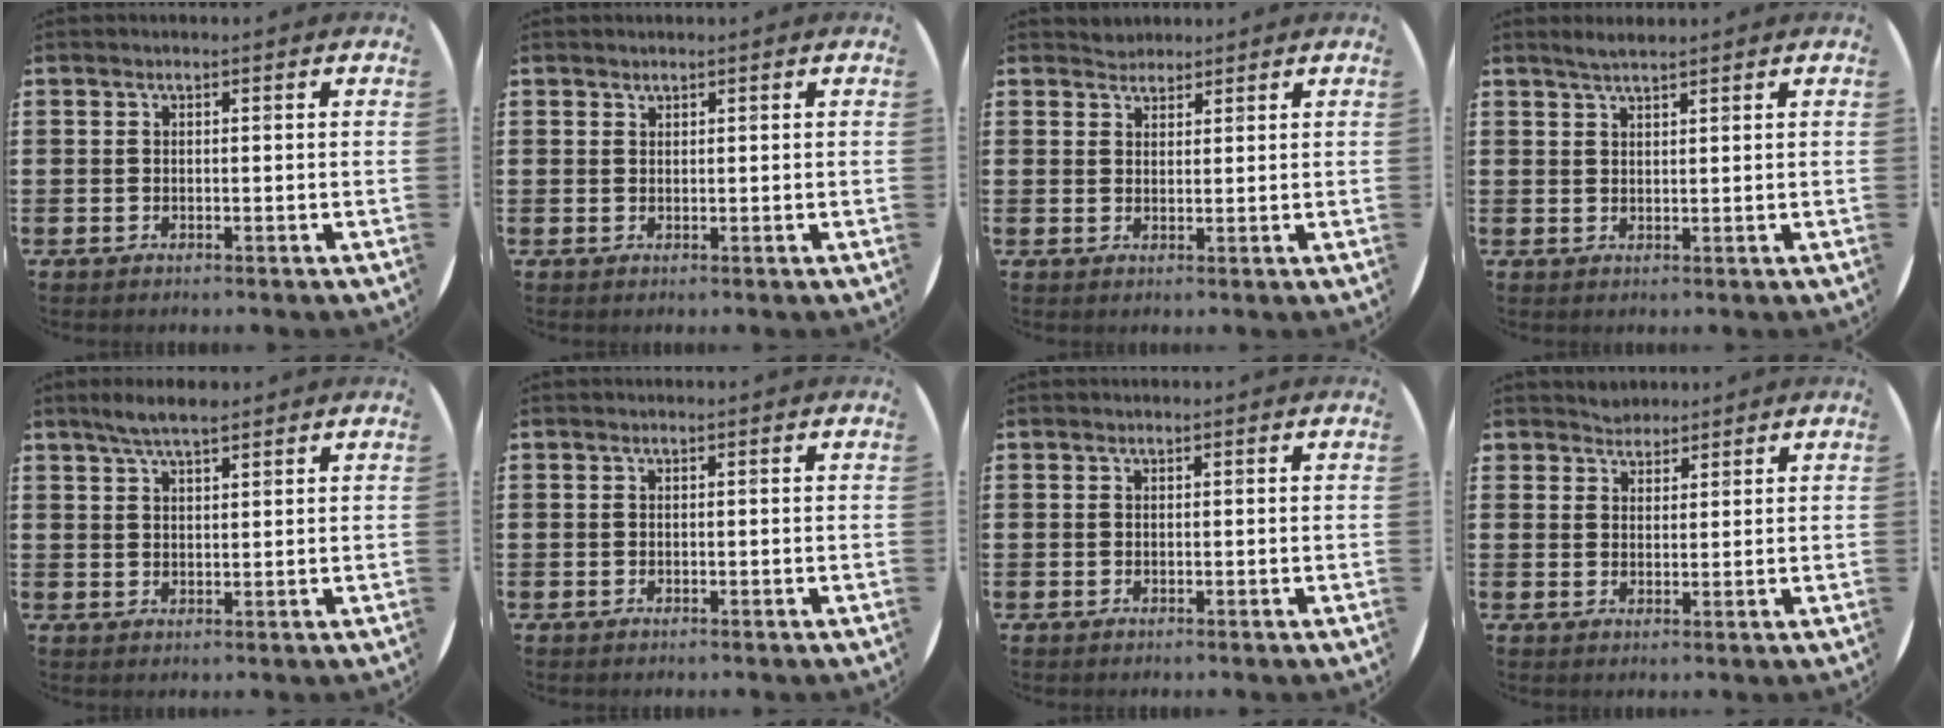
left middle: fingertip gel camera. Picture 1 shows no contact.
{"total": 0.6, "force": [0.6, 0.1, -0.1], "torque": [0.001, 0.002, 0.012]}
{"total": 1.9, "force": [1.8, 0.5, -0.3], "torque": [0.001, 0.005, 0.036]}
{"total": 1.9, "force": [1.7, 0.1, 0.8], "torque": [-0.018, 0.002, 0.031]}
{"total": 3.9, "force": [3.2, 0.7, 2.1], "torque": [-0.048, 0.002, 0.058]}
{"total": 0.0}
{"total": 0.0}
{"total": 2.6, "force": [2.4, 0.7, -0.4], "torque": [0.002, 0.001, 0.048]}